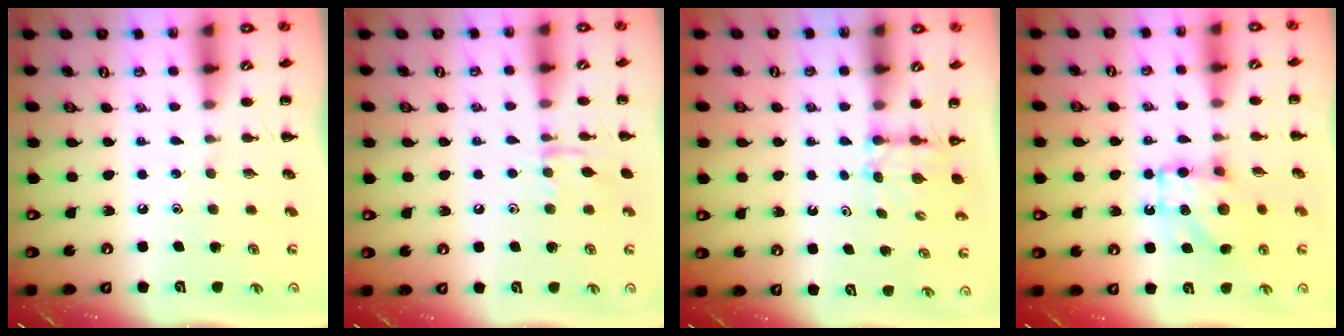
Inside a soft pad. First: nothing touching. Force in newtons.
{"total": 7.6, "press": 7.5, "slide": 0.6}
{"total": 2.8, "press": 2.6, "slide": 1.1}
{"total": 10.7, "press": 10.6, "slide": 1.2}